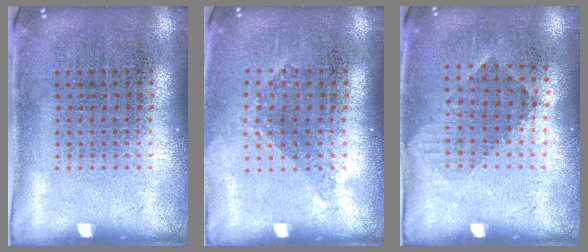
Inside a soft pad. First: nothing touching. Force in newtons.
{"total": 1.1, "press": 0.9, "slide": 0.7}
{"total": 0.9, "press": 0.7, "slide": 0.6}